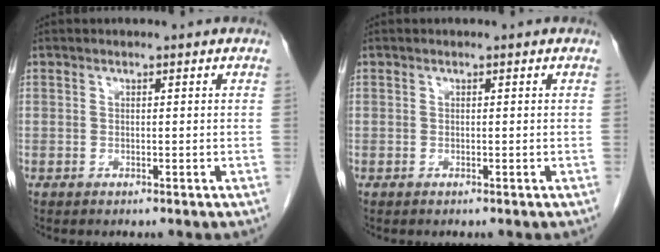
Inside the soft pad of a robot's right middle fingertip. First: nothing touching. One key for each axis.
{"total": 0.0}